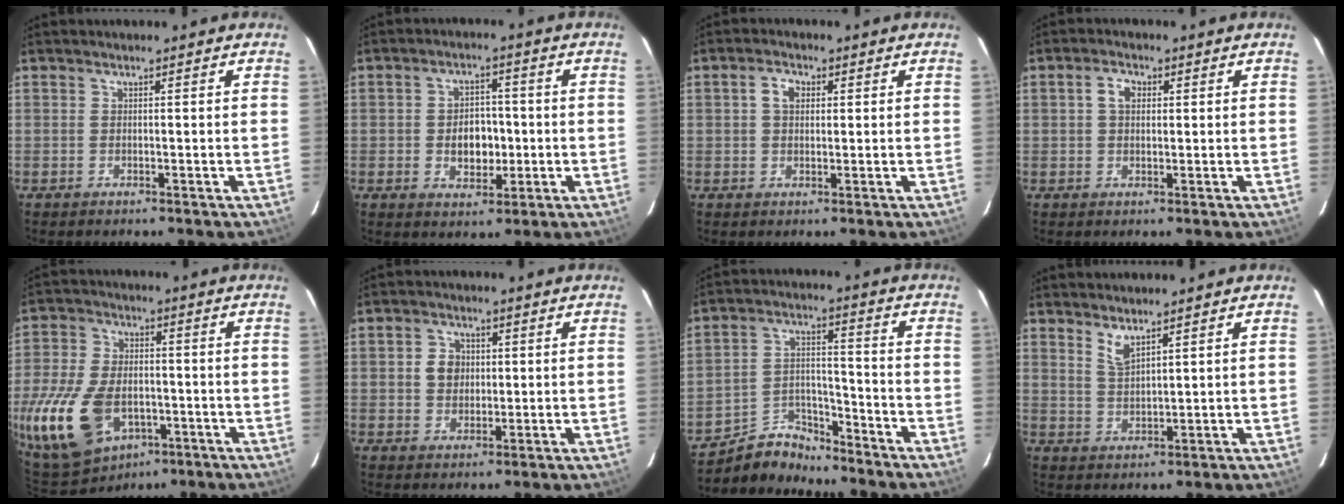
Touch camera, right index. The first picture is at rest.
{"total": 6.3, "force": [-0.9, 4.6, 4.2], "torque": [-0.080, 0.007, -0.006]}
{"total": 3.2, "force": [0.8, 2.3, 2.1], "torque": [-0.038, 0.011, 0.014]}
{"total": 3.2, "force": [0.7, 2.2, 2.2], "torque": [-0.039, 0.011, 0.013]}
{"total": 21.4, "force": [-7.9, 13.8, 14.3], "torque": [-0.343, -0.024, -0.121]}
{"total": 4.6, "force": [0.7, 4.1, 2.0], "torque": [-0.032, 0.012, 0.015]}
{"total": 8.0, "force": [-7.4, 2.9, -0.1], "torque": [-0.010, 0.036, -0.138]}
{"total": 3.4, "force": [2.6, 0.8, 1.9], "torque": [-0.038, -0.002, 0.052]}